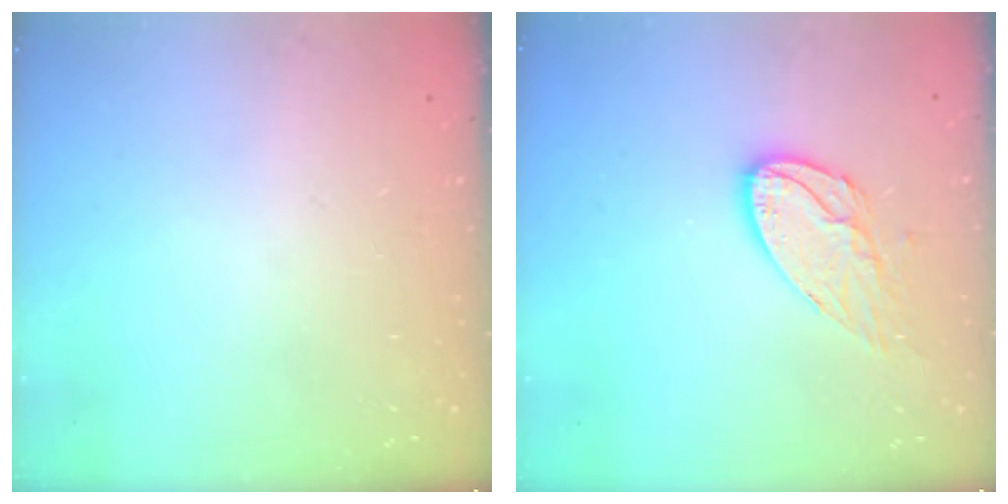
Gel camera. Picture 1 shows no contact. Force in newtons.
{"total": 11.0, "press": 10.9, "slide": 0.9}